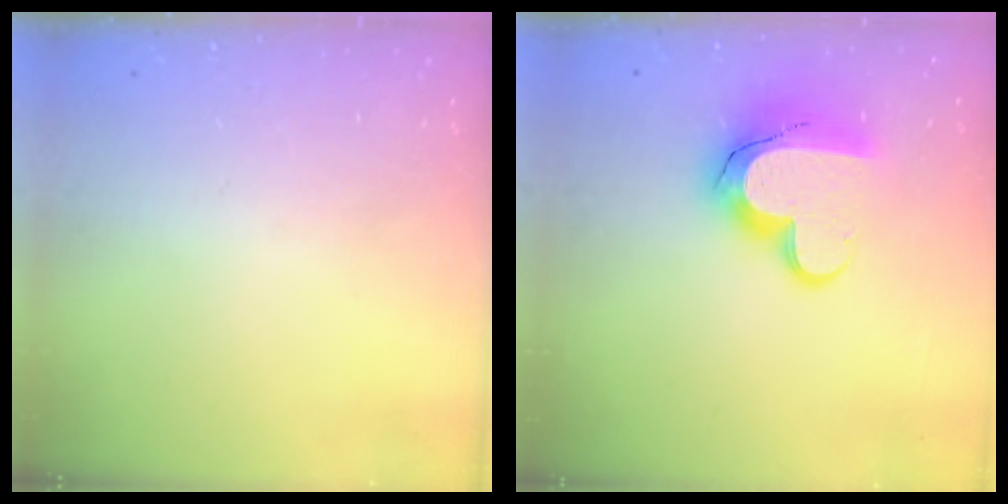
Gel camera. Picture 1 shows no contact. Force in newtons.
{"total": 15.2, "press": 15.1, "slide": 1.1}